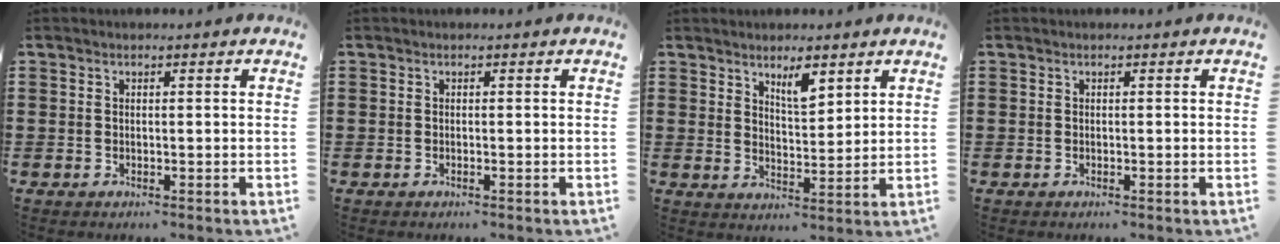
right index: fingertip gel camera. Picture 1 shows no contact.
{"total": 0.0}
{"total": 4.5, "force": [3.3, 1.5, 2.7], "torque": [-0.044, -0.006, 0.056]}
{"total": 0.0}